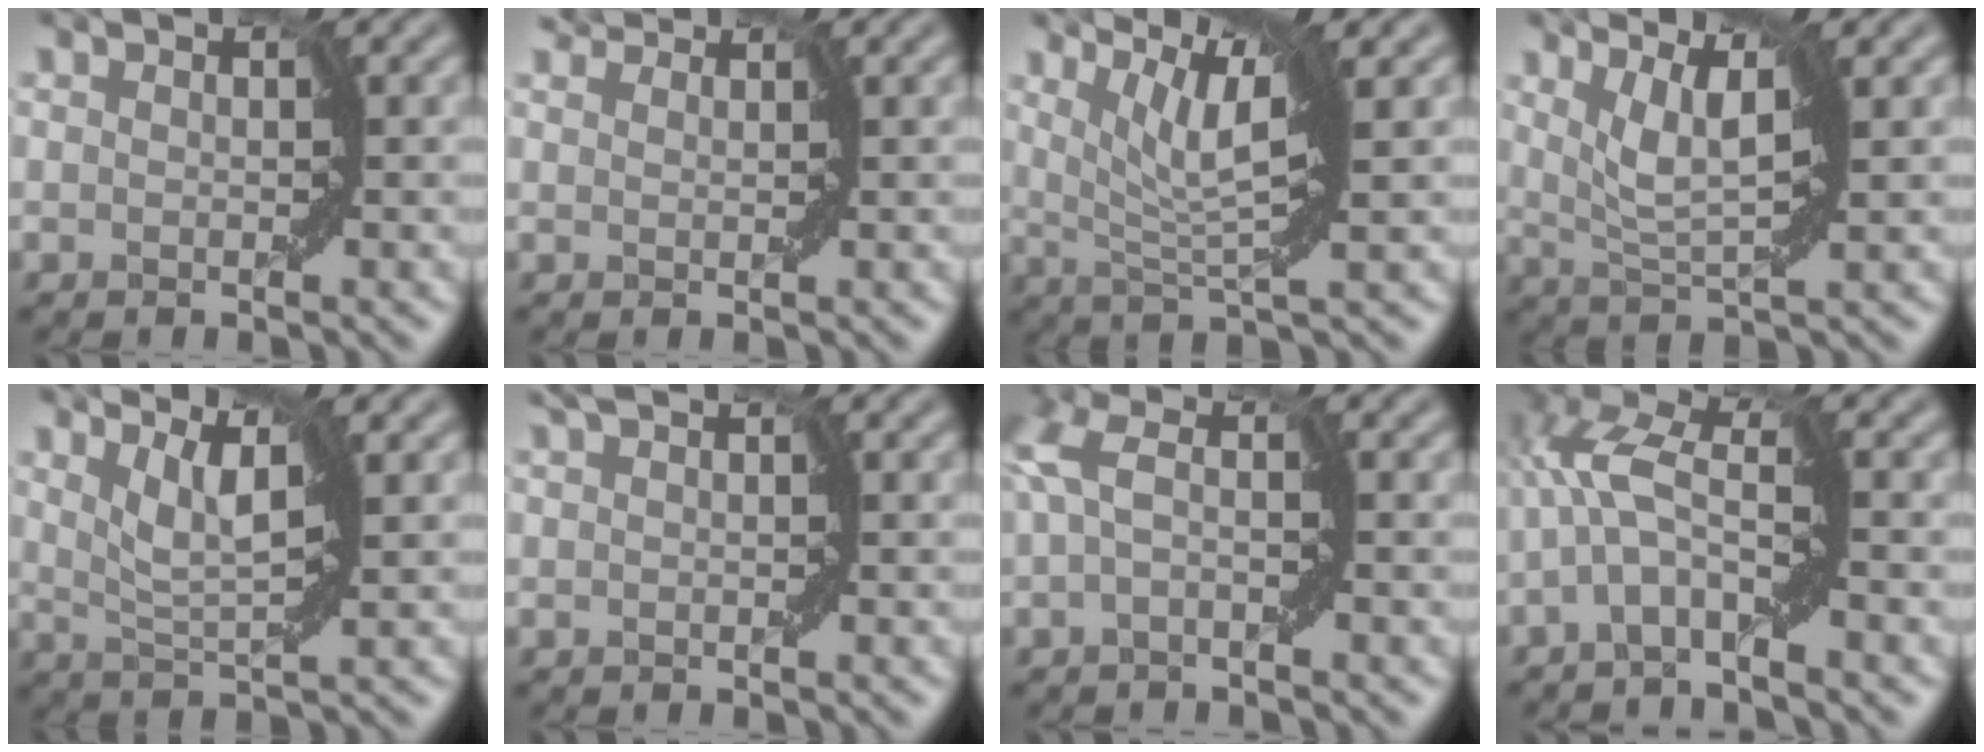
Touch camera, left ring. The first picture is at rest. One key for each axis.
{"total": 1.3, "fx": 1.0, "fy": 0.6, "fz": 0.5, "tx": -0.019, "ty": 0.003, "tz": 0.009}
{"total": 5.0, "fx": 2.6, "fy": 0.3, "fz": 4.3, "tx": -0.078, "ty": -0.002, "tz": 0.047}
{"total": 3.8, "fx": 2.1, "fy": 0.3, "fz": 3.1, "tx": -0.062, "ty": -0.006, "tz": 0.042}
{"total": 3.2, "fx": 2.3, "fy": 0.1, "fz": 2.3, "tx": -0.047, "ty": -0.004, "tz": 0.043}
{"total": 1.0, "fx": 0.6, "fy": 0.3, "fz": 0.7, "tx": -0.014, "ty": 0.005, "tz": 0.006}
{"total": 3.4, "fx": 0.1, "fy": 1.3, "fz": 3.1, "tx": -0.086, "ty": 0.014, "tz": -0.008}
{"total": 5.1, "fx": -0.8, "fy": 1.3, "fz": 4.8, "tx": -0.110, "ty": 0.021, "tz": -0.030}